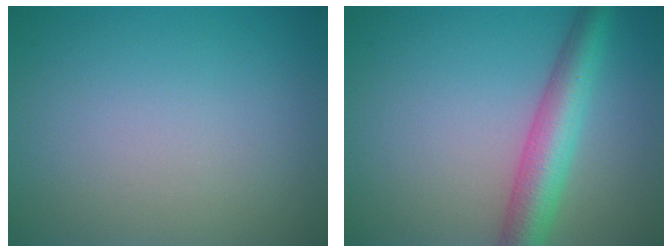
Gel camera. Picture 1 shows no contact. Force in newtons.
{"total": 5.1, "press": 5.1, "slide": 0.1}